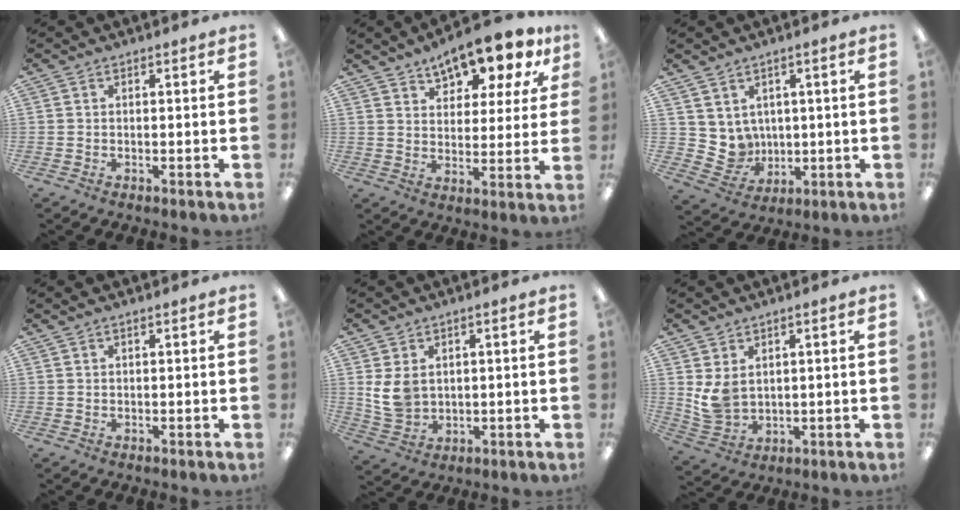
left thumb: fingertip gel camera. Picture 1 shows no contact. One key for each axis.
{"total": 11.6, "fx": 9.8, "fy": 4.0, "fz": 4.6, "tx": -0.072, "ty": -0.065, "tz": 0.177}
{"total": 6.3, "fx": 3.1, "fy": 5.4, "fz": 0.6, "tx": -0.039, "ty": -0.028, "tz": 0.070}
{"total": 0.8, "fx": 0.6, "fy": 0.2, "fz": 0.5, "tx": -0.011, "ty": 0.000, "tz": 0.010}
{"total": 6.5, "fx": 1.8, "fy": 4.8, "fz": 3.9, "tx": -0.092, "ty": -0.003, "tz": 0.034}
{"total": 6.0, "fx": 2.5, "fy": 4.0, "fz": 3.6, "tx": -0.086, "ty": -0.008, "tz": 0.050}